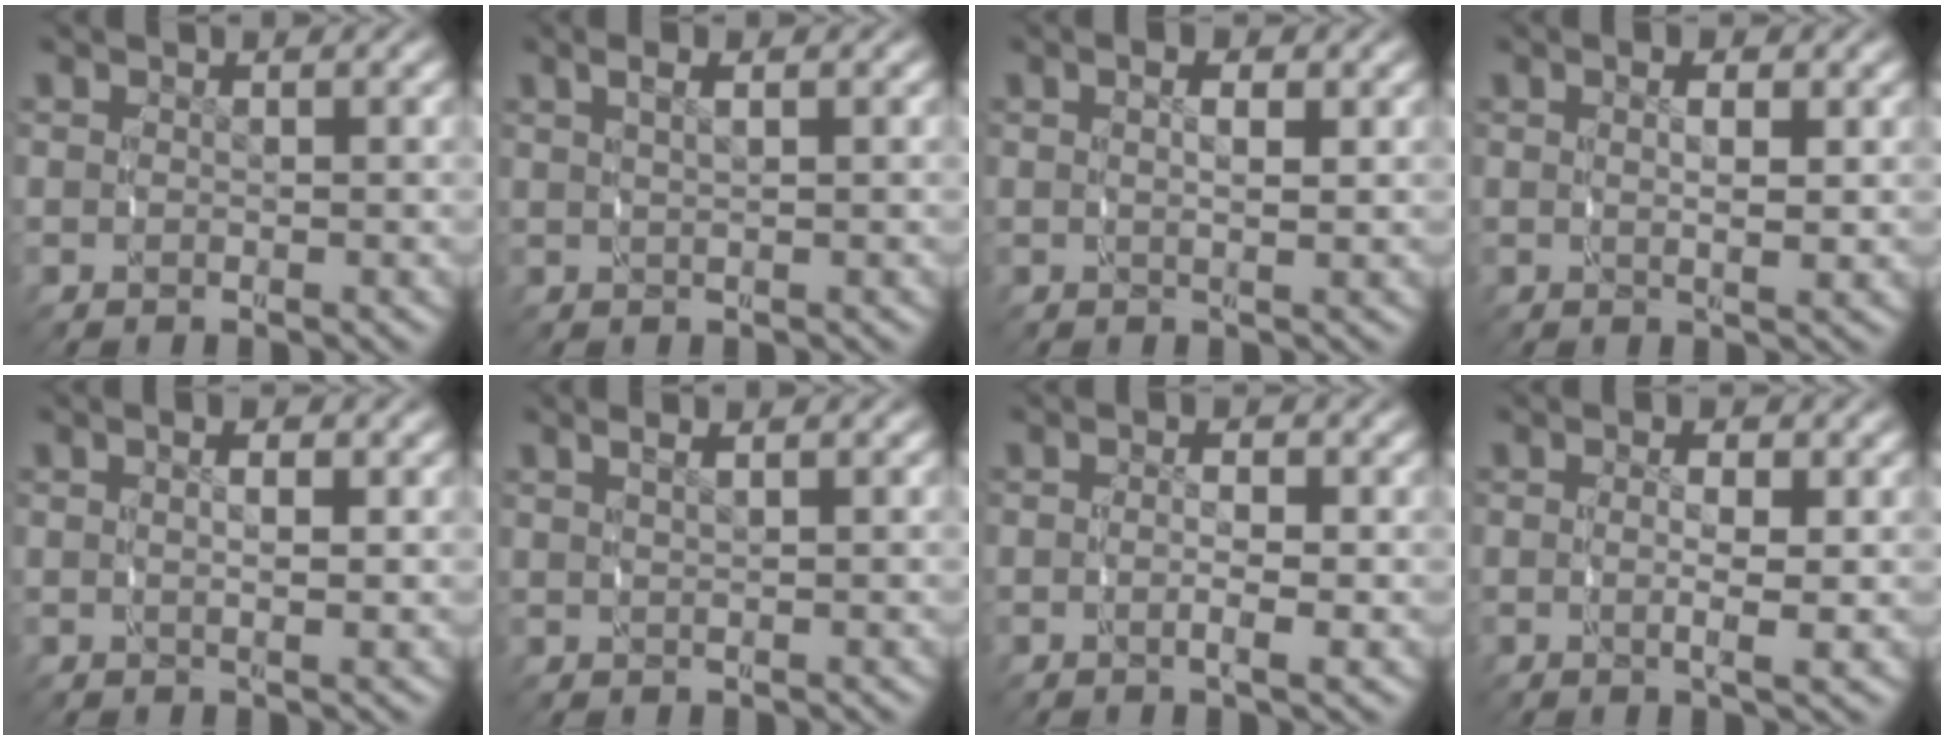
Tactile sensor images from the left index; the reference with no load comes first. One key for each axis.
{"total": 2.6, "fx": 1.5, "fy": 0.5, "fz": 2.0, "tx": -0.019, "ty": 0.011, "tz": 0.024}
{"total": 2.5, "fx": 0.9, "fy": 0.5, "fz": 2.3, "tx": -0.025, "ty": 0.000, "tz": 0.013}
{"total": 2.6, "fx": 0.8, "fy": 0.4, "fz": 2.4, "tx": -0.029, "ty": -0.004, "tz": 0.014}
{"total": 2.2, "fx": 0.5, "fy": 0.3, "fz": 2.1, "tx": -0.027, "ty": -0.003, "tz": 0.010}
{"total": 1.8, "fx": 1.3, "fy": -0.2, "fz": 1.3, "tx": -0.010, "ty": 0.007, "tz": 0.024}
{"total": 2.4, "fx": -0.7, "fy": 0.2, "fz": 2.2, "tx": -0.037, "ty": -0.007, "tz": -0.010}
{"total": 2.8, "fx": -0.1, "fy": 0.2, "fz": 2.8, "tx": -0.040, "ty": -0.009, "tz": 0.000}